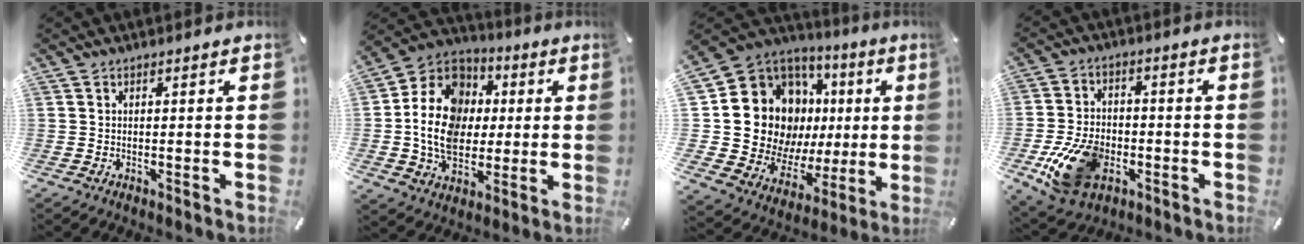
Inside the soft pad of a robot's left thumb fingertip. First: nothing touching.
{"total": 17.0, "force": [0.4, 14.2, 9.5], "torque": [-0.203, 0.015, 0.011]}
{"total": 20.4, "force": [4.5, 16.5, 11.3], "torque": [-0.199, -0.048, 0.108]}
{"total": 14.2, "force": [-4.8, 9.7, 9.2], "torque": [-0.193, 0.013, -0.085]}